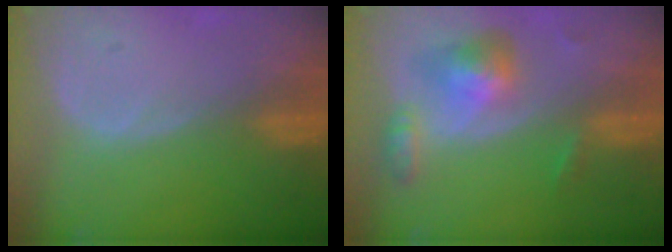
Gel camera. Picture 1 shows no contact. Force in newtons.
{"total": 6.5, "press": 6.0, "slide": 2.5}